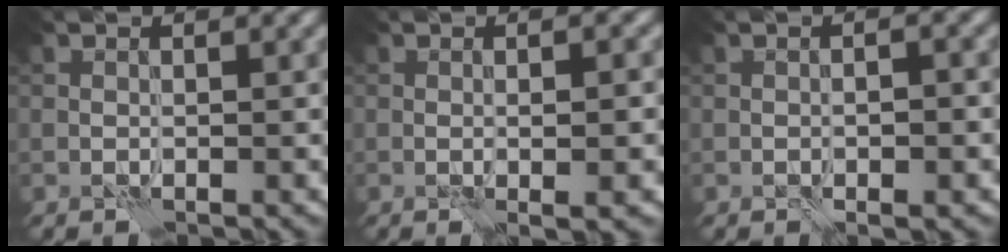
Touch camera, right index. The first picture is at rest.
{"total": 4.3, "force": [-0.3, 1.2, 4.1], "torque": [-0.043, 0.008, -0.006]}
{"total": 2.8, "force": [-0.7, 0.8, 2.6], "torque": [-0.021, 0.003, -0.011]}